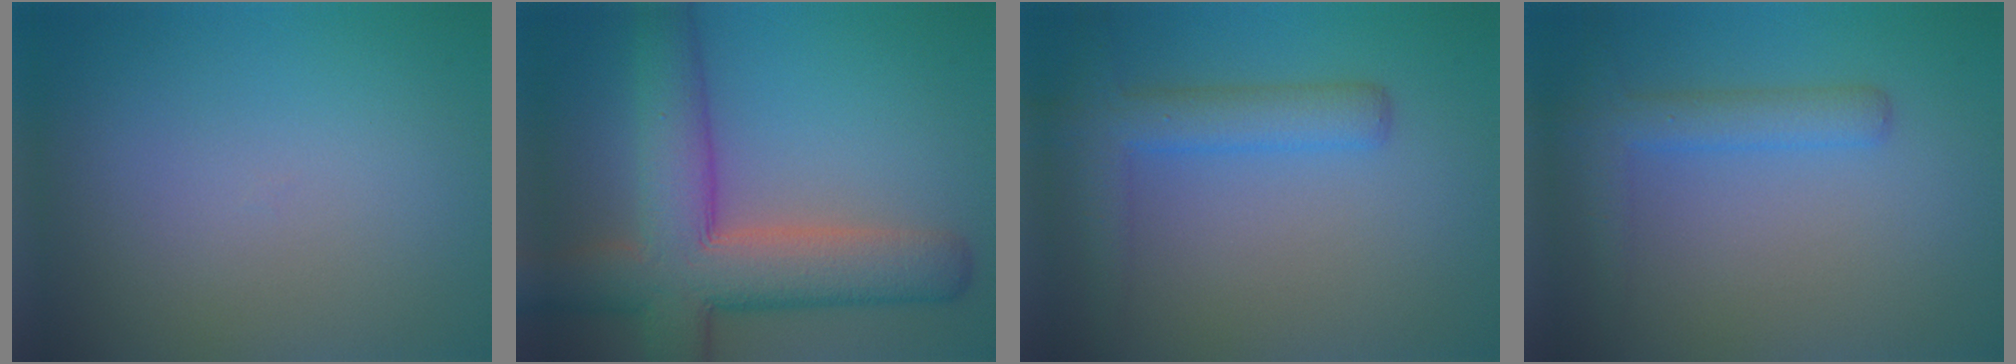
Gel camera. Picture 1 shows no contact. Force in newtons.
{"total": 9.8, "press": 9.8, "slide": 0.8}
{"total": 4.8, "press": 4.8, "slide": 0.3}
{"total": 2.9, "press": 2.9, "slide": 0.1}